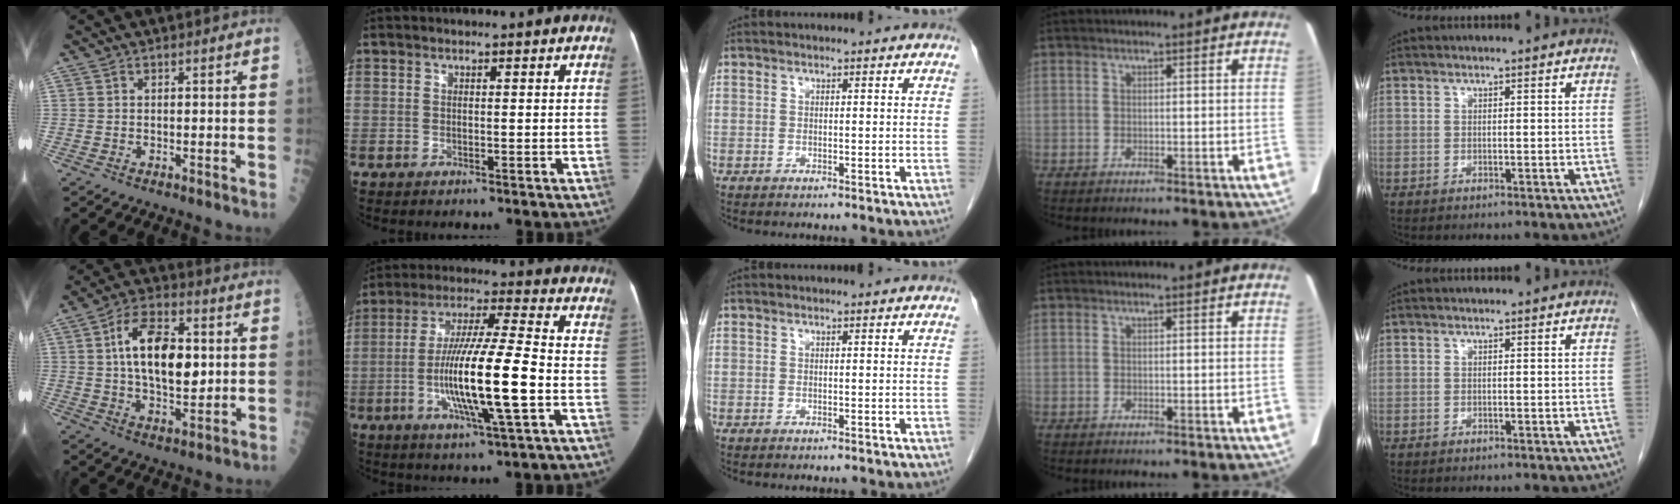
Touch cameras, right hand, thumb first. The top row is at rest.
{"thumb": {"total": 15.8, "force": [2.4, 8.2, 13.2], "torque": [-0.200, 0.003, 0.039]}, "index": {"total": 15.4, "force": [-3.3, 0.5, 15.1], "torque": [-0.282, -0.009, -0.065]}}